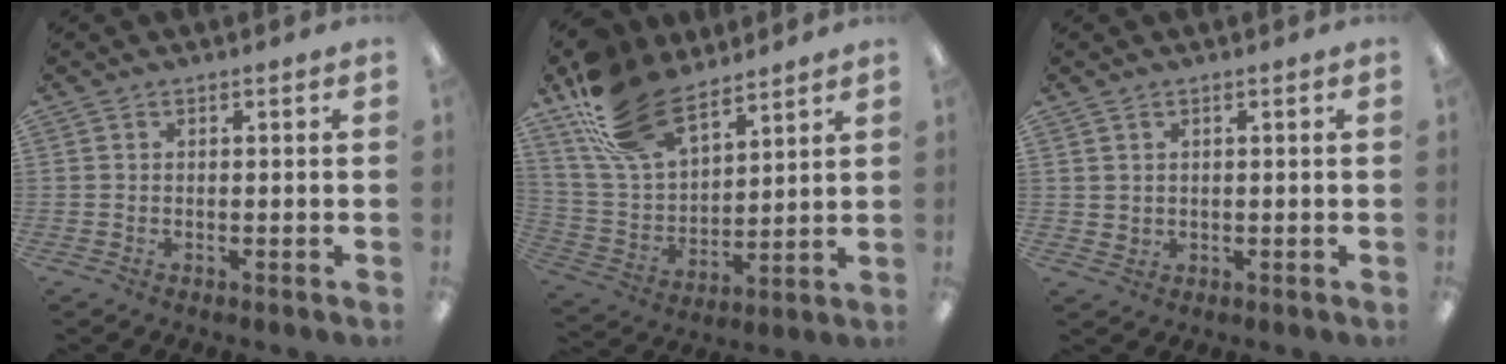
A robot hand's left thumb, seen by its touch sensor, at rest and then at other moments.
{"total": 20.6, "force": [14.0, 10.4, 10.8], "torque": [-0.230, -0.059, 0.261]}
{"total": 1.7, "force": [1.1, 1.2, 0.3], "torque": [-0.007, 0.001, 0.021]}